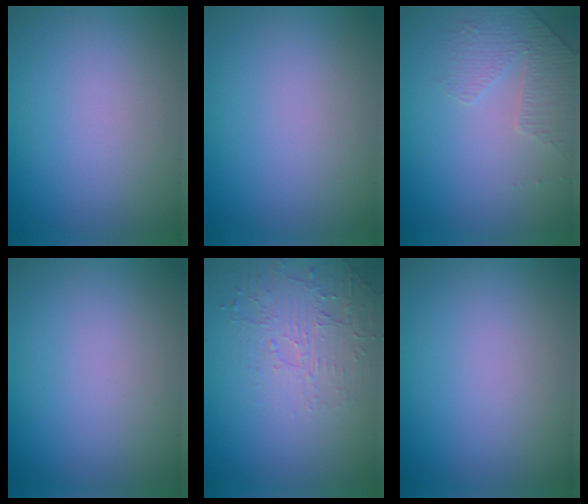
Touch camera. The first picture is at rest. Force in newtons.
{"total": 0.0}
{"total": 1.8, "press": 1.4, "slide": 1.0}
{"total": 0.0}
{"total": 2.2, "press": 1.7, "slide": 1.5}
{"total": 0.0}